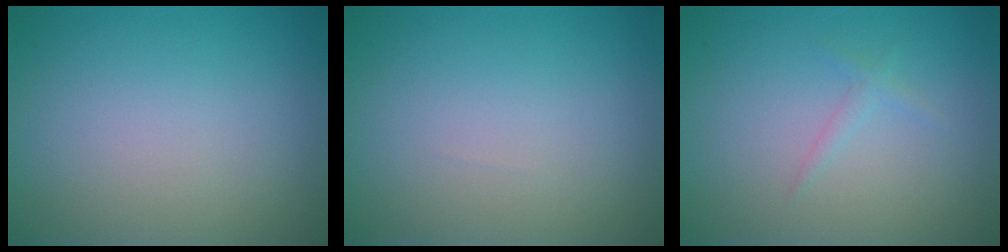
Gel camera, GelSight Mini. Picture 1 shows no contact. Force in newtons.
{"total": 0.0}
{"total": 0.8, "press": 0.8, "slide": 0.0}